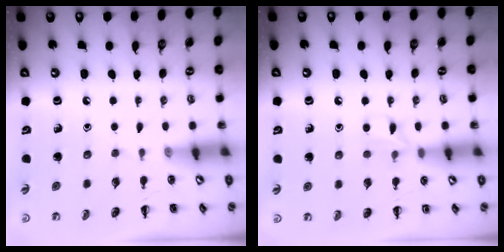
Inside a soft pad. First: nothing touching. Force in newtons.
{"total": 6.3, "press": 6.1, "slide": 1.5}